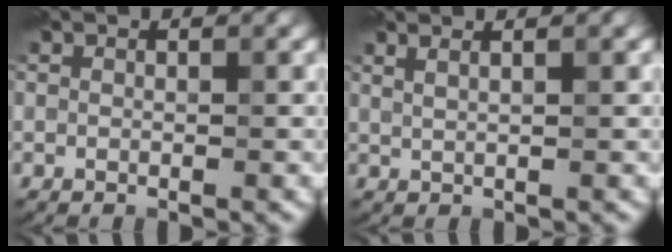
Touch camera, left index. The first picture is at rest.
{"total": 2.8, "force": [1.6, 1.2, 2.0], "torque": [-0.010, 0.006, -0.002]}